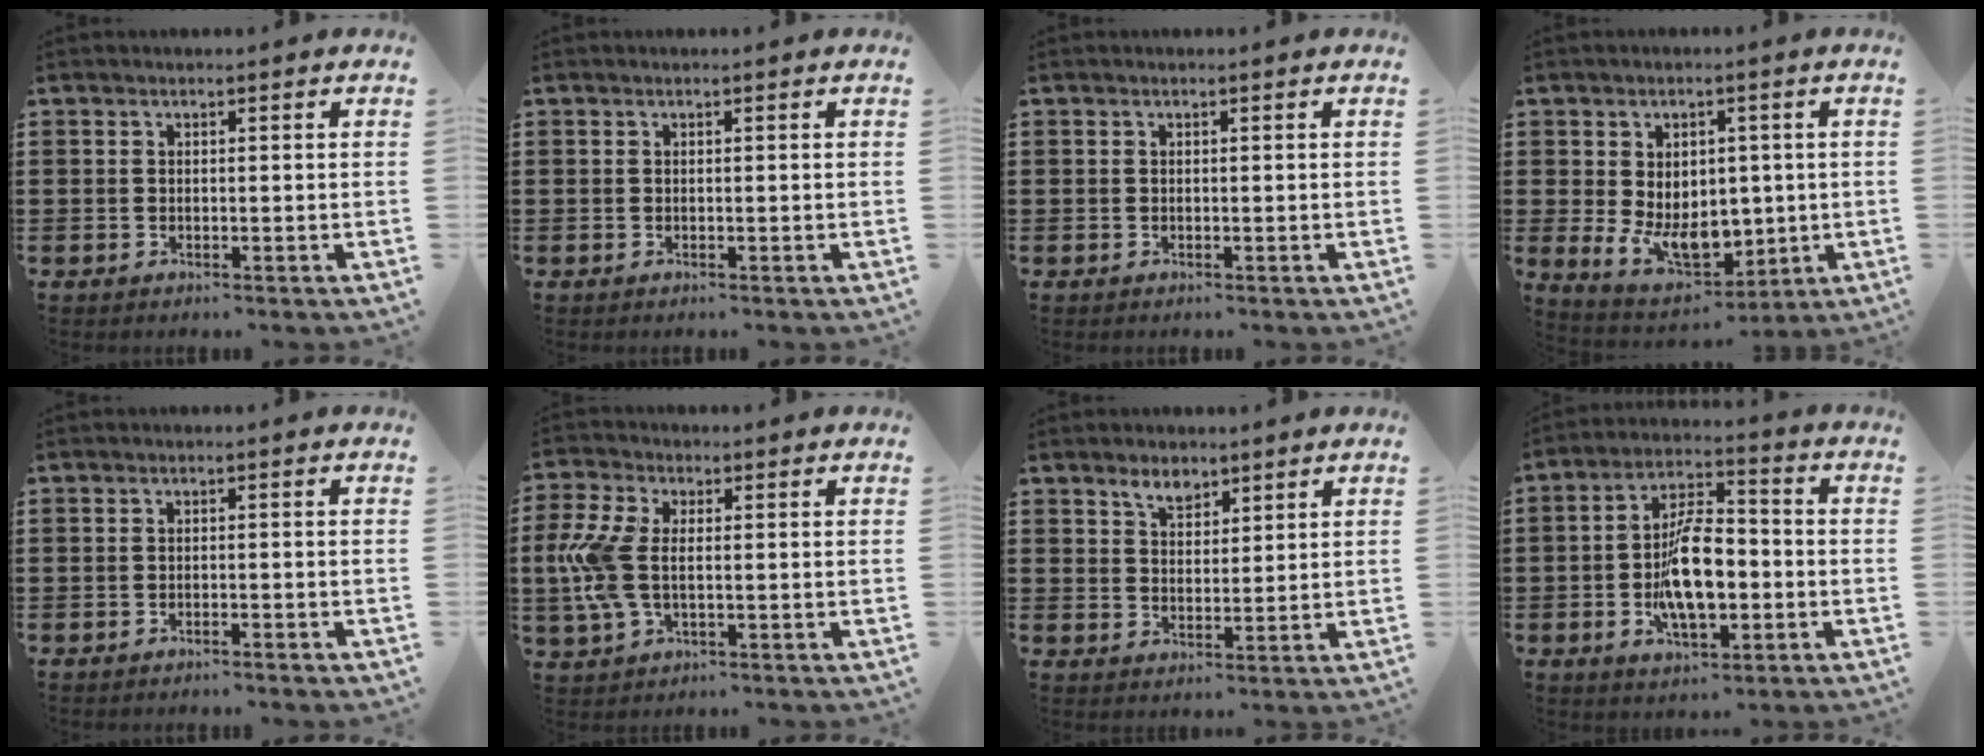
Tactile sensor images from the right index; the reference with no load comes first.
{"total": 0.0}
{"total": 0.0}
{"total": 8.1, "force": [-0.9, 5.8, 5.6], "torque": [-0.097, 0.005, -0.016]}
{"total": 1.0, "force": [-1.0, -0.1, 0.3], "torque": [-0.007, -0.001, -0.020]}
{"total": 8.6, "force": [-0.3, 4.6, 7.2], "torque": [-0.189, -0.007, -0.016]}
{"total": 3.8, "force": [2.9, 2.0, 1.3], "torque": [-0.027, 0.003, 0.053]}
{"total": 10.5, "force": [-2.3, 4.7, 9.1], "torque": [-0.177, -0.002, -0.044]}